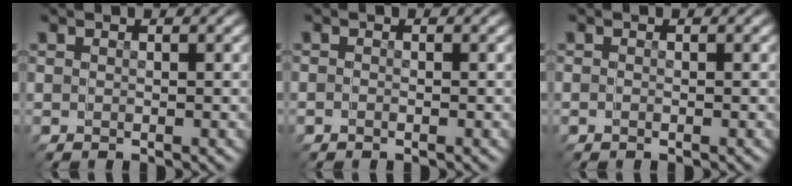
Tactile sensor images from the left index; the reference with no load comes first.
{"total": 1.2, "force": [-0.9, -0.6, -0.5], "torque": [-0.005, -0.009, -0.011]}
{"total": 0.8, "force": [-0.6, -0.4, -0.3], "torque": [-0.005, -0.007, -0.007]}